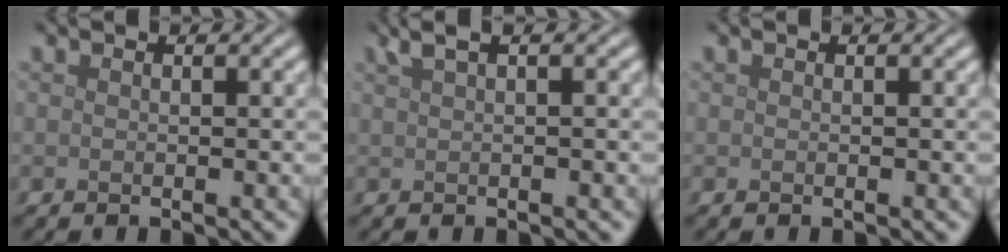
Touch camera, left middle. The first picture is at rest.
{"total": 3.1, "force": [1.7, 1.1, 2.4], "torque": [-0.033, 0.013, 0.019]}
{"total": 0.0}